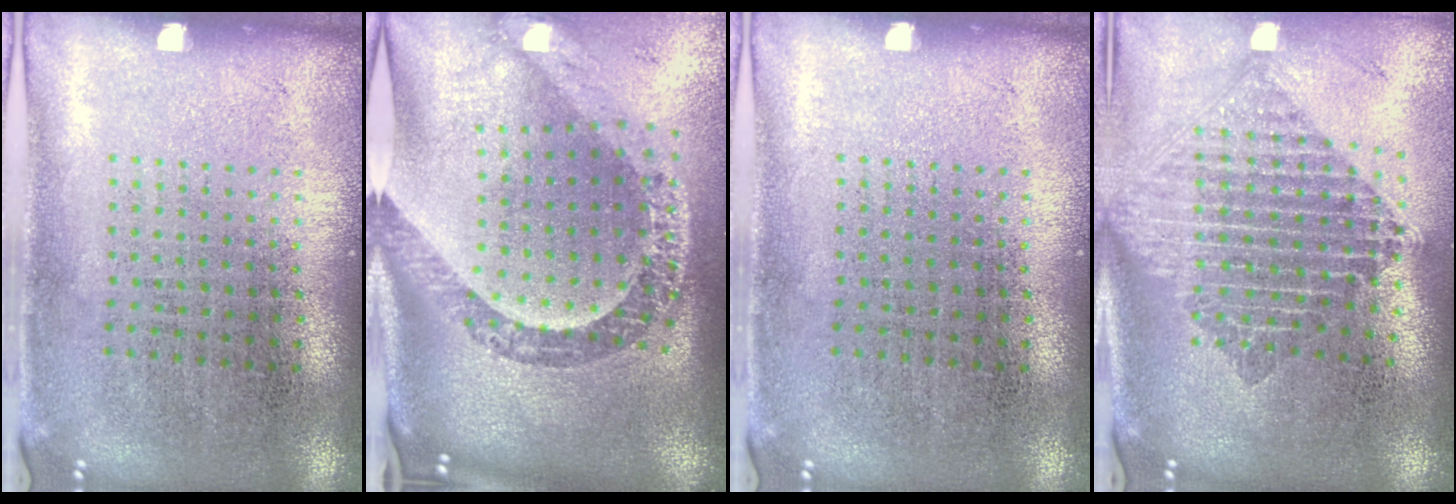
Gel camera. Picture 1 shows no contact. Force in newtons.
{"total": 3.6, "press": 2.6, "slide": 2.6}
{"total": 0.0}
{"total": 2.2, "press": 1.7, "slide": 1.4}